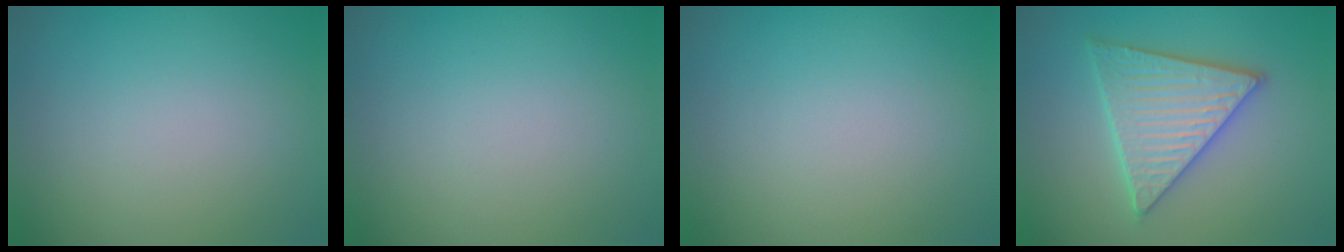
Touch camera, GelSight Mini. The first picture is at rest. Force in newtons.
{"total": 0.0}
{"total": 0.0}
{"total": 5.6, "press": 5.6, "slide": 0.5}